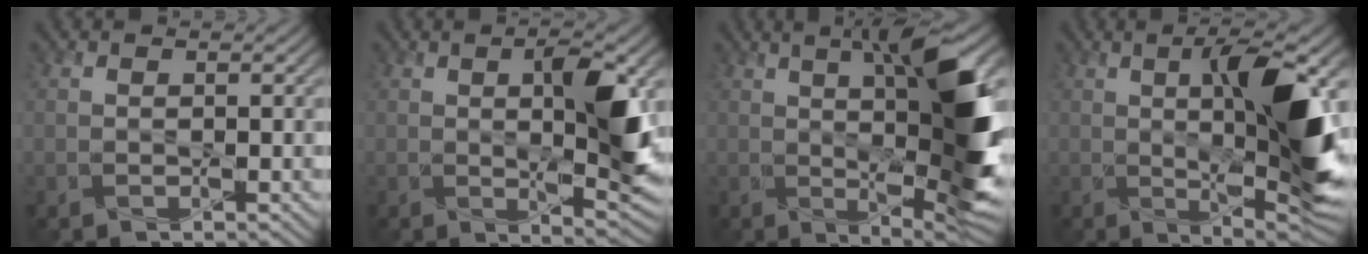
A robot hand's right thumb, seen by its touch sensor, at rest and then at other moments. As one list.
[{"total": 8.2, "force": [1.3, 2.4, 7.7], "torque": [-0.126, -0.008, 0.025]}, {"total": 13.7, "force": [2.1, 3.6, 13.0], "torque": [-0.187, 0.000, 0.039]}, {"total": 12.2, "force": [1.0, 3.0, 11.8], "torque": [-0.183, -0.005, 0.022]}]